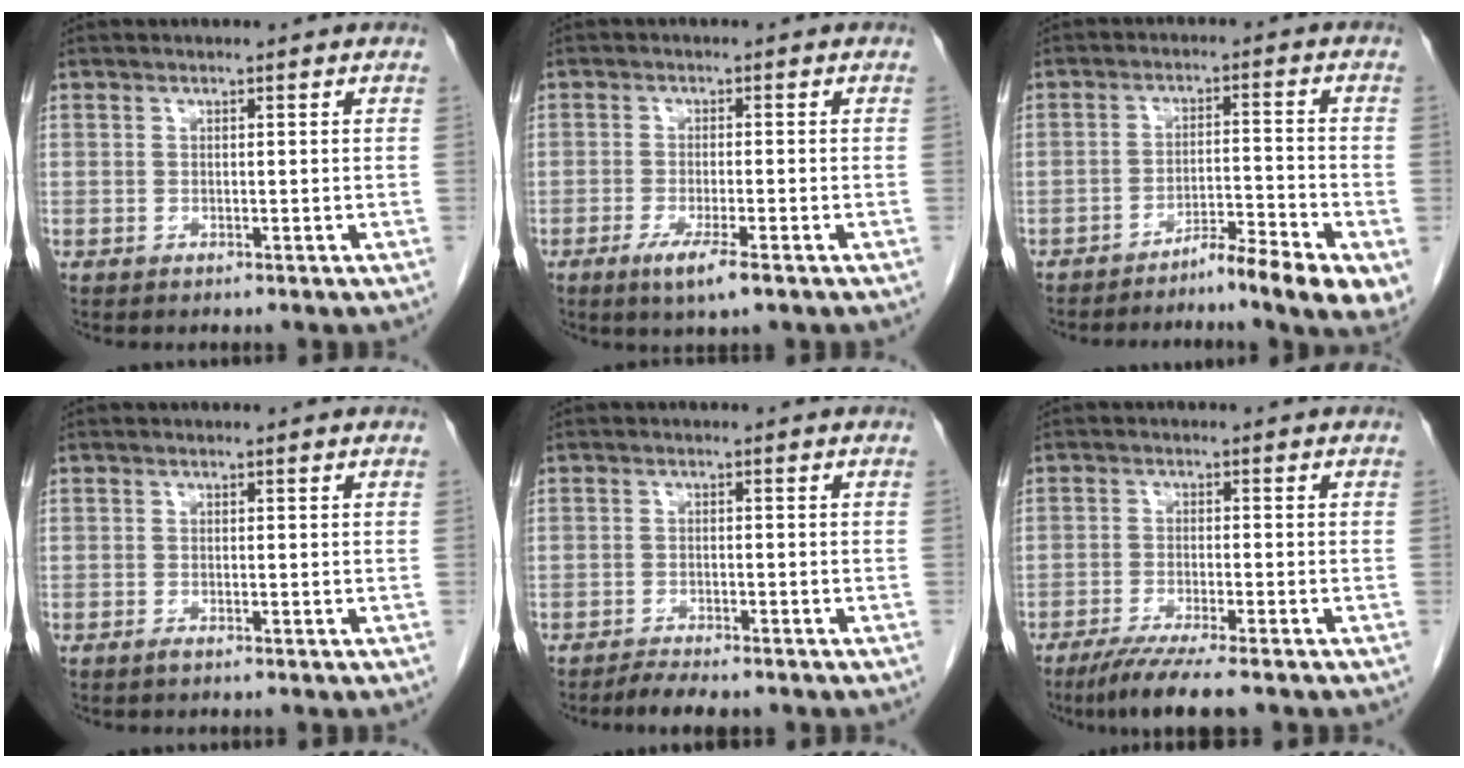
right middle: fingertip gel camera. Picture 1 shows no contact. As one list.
[{"total": 4.8, "force": [-2.7, 0.2, 3.9], "torque": [-0.073, -0.013, -0.047]}, {"total": 10.6, "force": [-7.5, -0.2, 7.4], "torque": [-0.083, 0.002, -0.114]}, {"total": 0.7, "force": [-0.5, 0.0, 0.4], "torque": [-0.010, -0.001, -0.009]}, {"total": 4.5, "force": [-3.9, 0.7, 2.1], "torque": [-0.030, -0.008, -0.060]}, {"total": 7.5, "force": [-5.8, -0.1, 4.8], "torque": [-0.073, -0.019, -0.093]}]